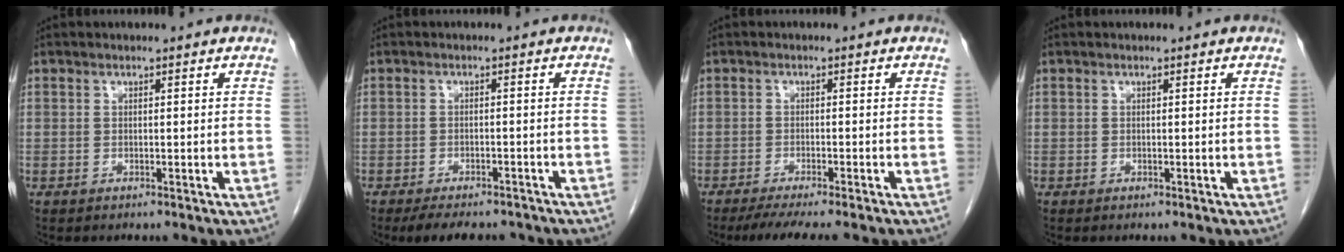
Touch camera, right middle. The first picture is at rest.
{"total": 8.4, "force": [-7.2, 2.8, 3.3], "torque": [-0.043, -0.003, -0.095]}
{"total": 7.4, "force": [-6.1, 0.3, 4.1], "torque": [-0.053, -0.012, -0.093]}
{"total": 0.0}